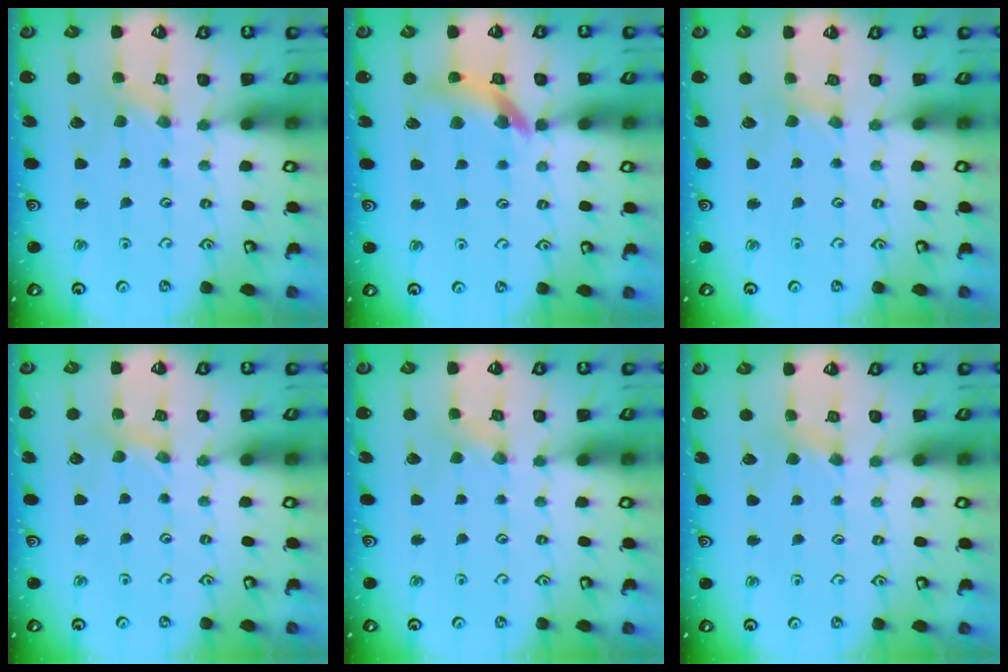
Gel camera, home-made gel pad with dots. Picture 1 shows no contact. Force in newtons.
{"total": 12.6, "press": 12.5, "slide": 1.5}
{"total": 0.7, "press": 0.7, "slide": 0.1}
{"total": 2.3, "press": 2.3, "slide": 0.2}
{"total": 1.5, "press": 1.5, "slide": 0.3}
{"total": 3.0, "press": 2.9, "slide": 0.5}